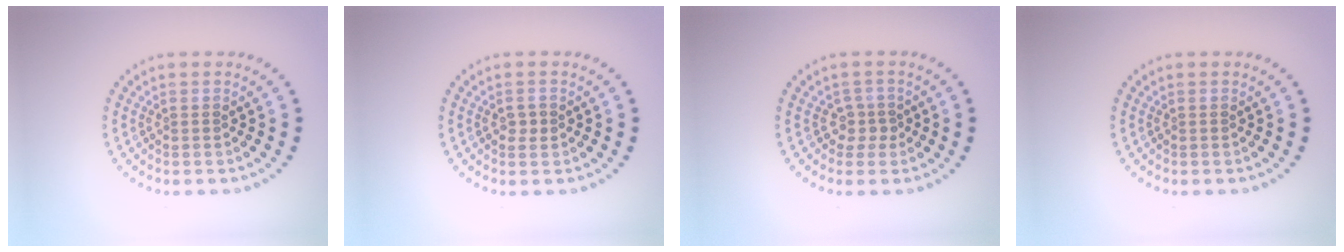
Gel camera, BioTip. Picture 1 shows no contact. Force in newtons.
{"total": 1.0, "press": 1.0, "slide": 0.2}
{"total": 1.7, "press": 1.1, "slide": 1.3}
{"total": 0.0}